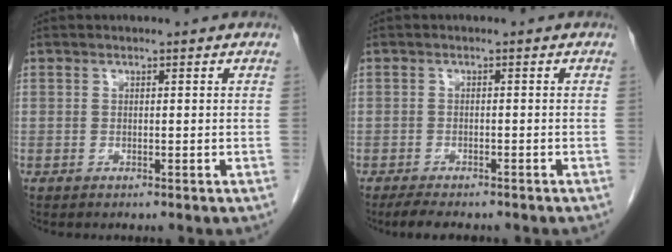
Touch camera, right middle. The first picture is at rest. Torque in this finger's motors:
{"motor_torque": [0.36, -0.12, -0.13, -0.01]}